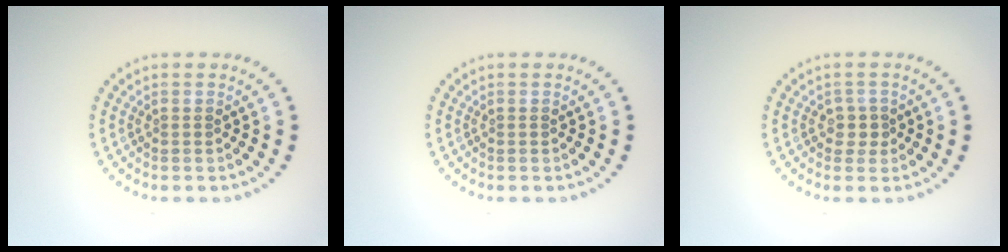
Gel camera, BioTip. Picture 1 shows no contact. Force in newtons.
{"total": 0.0}
{"total": 1.4, "press": 1.1, "slide": 0.8}